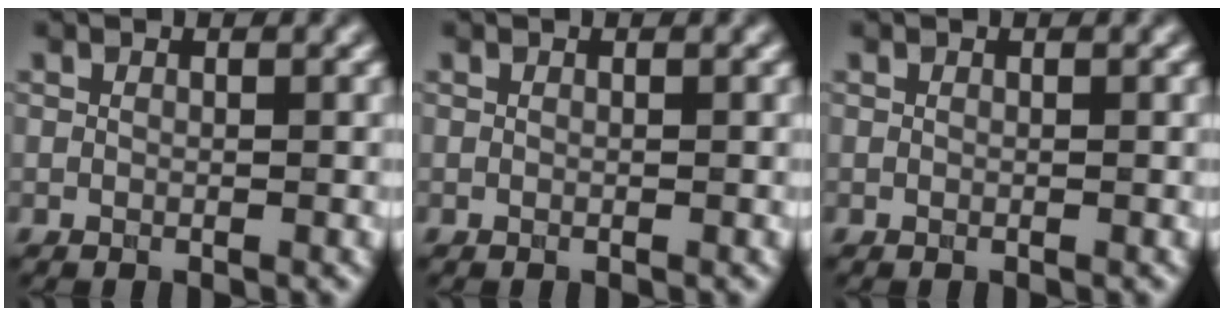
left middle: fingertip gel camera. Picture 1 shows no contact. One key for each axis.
{"total": 0.0}
{"total": 0.0}